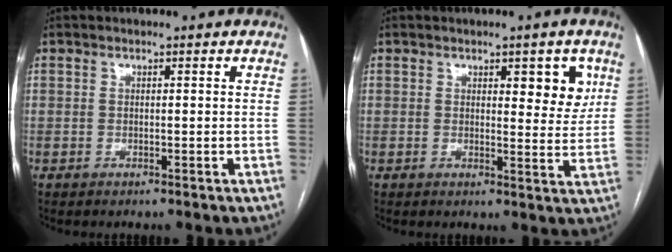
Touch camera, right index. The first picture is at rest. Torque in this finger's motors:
{"motor_torque": [0.01, 0.09, 0.09, 0.00]}